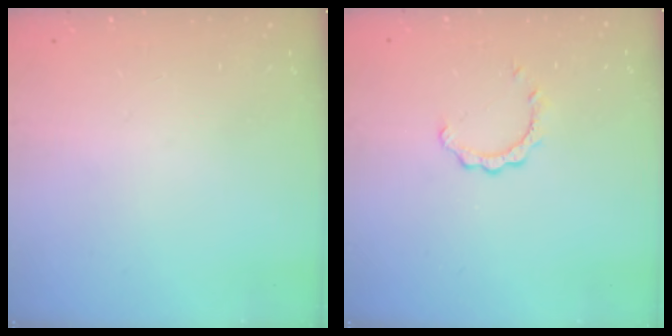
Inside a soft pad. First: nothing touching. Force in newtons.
{"total": 2.1, "press": 2.1, "slide": 0.2}